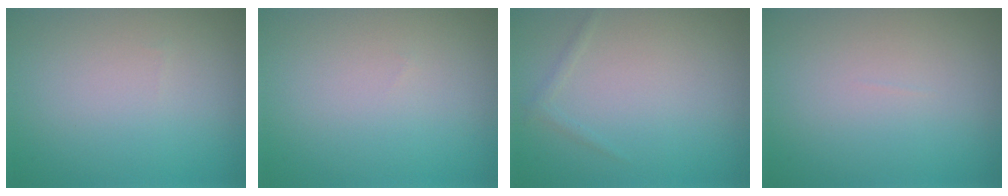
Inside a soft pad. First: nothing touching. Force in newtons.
{"total": 0.0}
{"total": 0.6, "press": 0.6, "slide": 0.1}
{"total": 0.0}